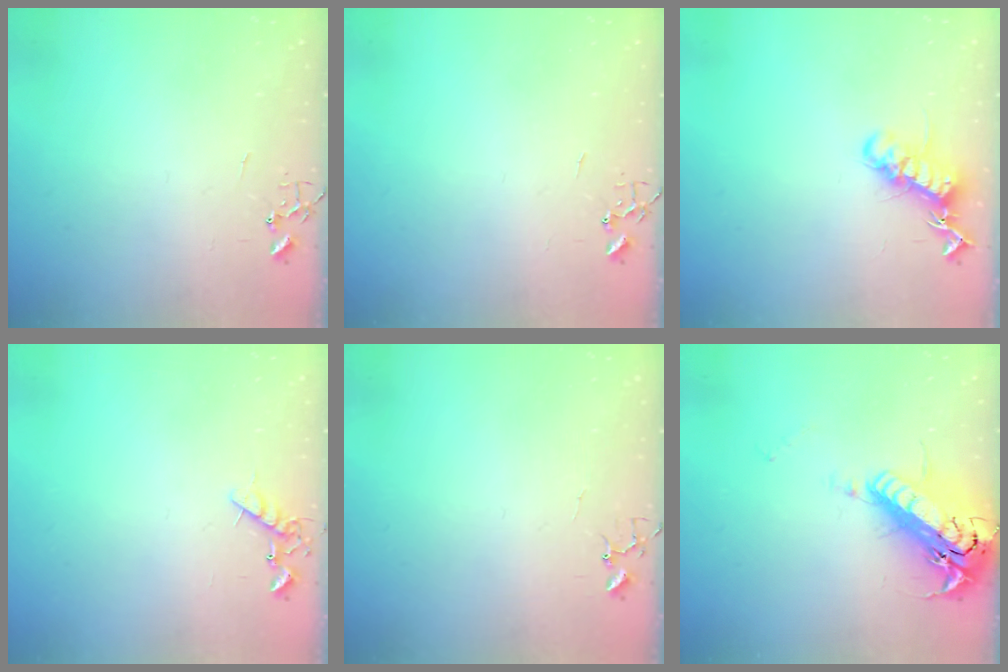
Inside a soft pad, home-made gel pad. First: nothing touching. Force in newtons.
{"total": 0.0}
{"total": 13.8, "press": 13.7, "slide": 1.3}
{"total": 6.3, "press": 6.2, "slide": 0.9}
{"total": 3.8, "press": 3.8, "slide": 0.4}
{"total": 21.3, "press": 20.9, "slide": 4.0}